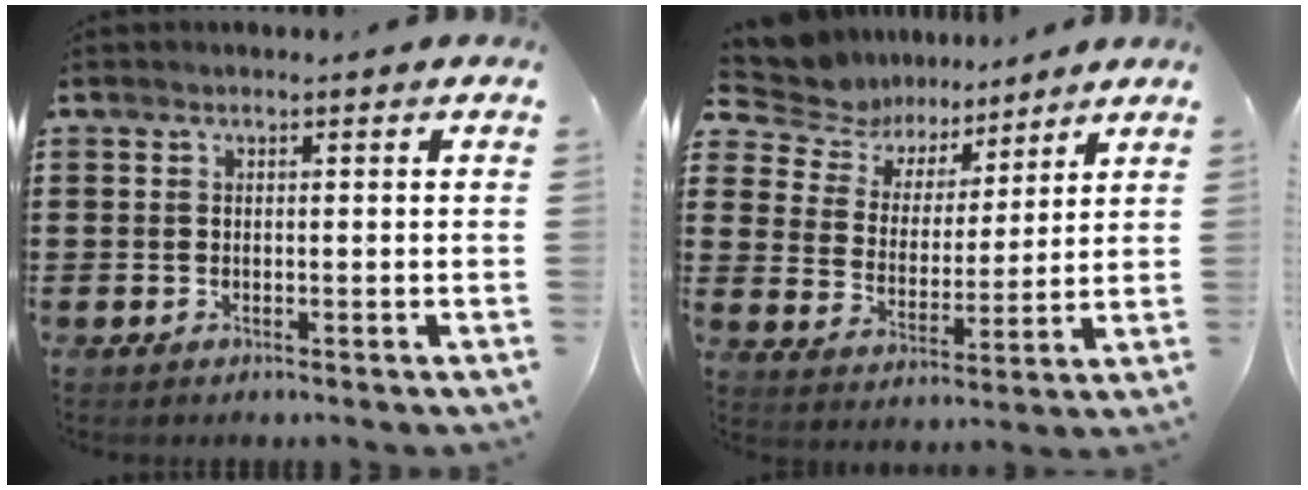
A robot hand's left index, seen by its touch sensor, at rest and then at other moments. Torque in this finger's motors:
{"motor_torque": [2.14, 0.00, 0.27, 0.00]}